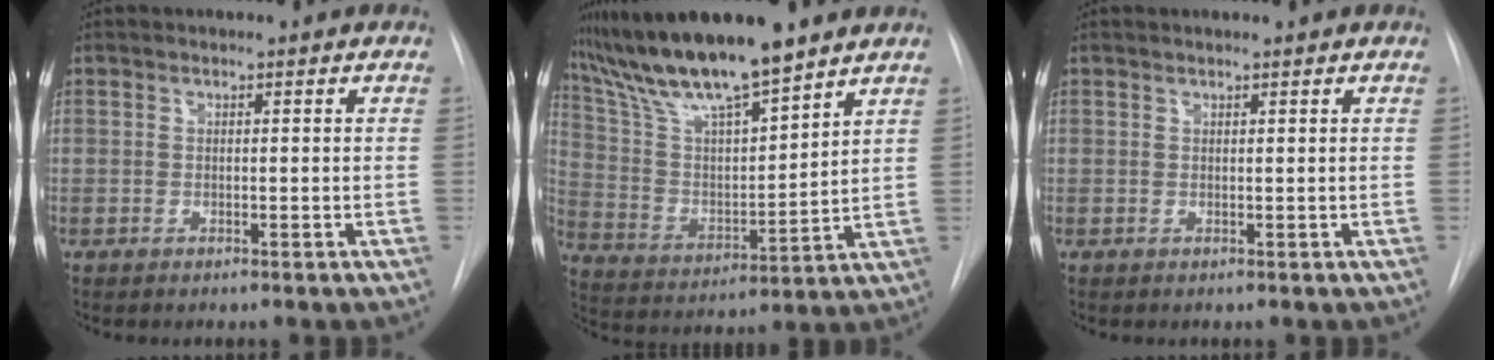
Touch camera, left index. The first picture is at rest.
{"total": 15.7, "force": [12.9, 1.2, 8.9], "torque": [-0.170, 0.001, 0.244]}
{"total": 0.9, "force": [0.9, -0.1, 0.4], "torque": [-0.007, 0.006, 0.012]}